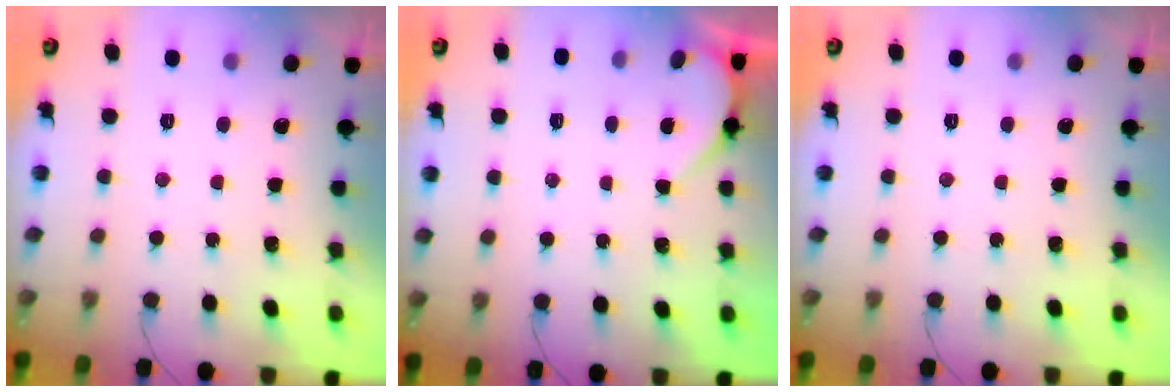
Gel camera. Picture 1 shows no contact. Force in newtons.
{"total": 1.9, "press": 1.9, "slide": 0.1}
{"total": 0.0}